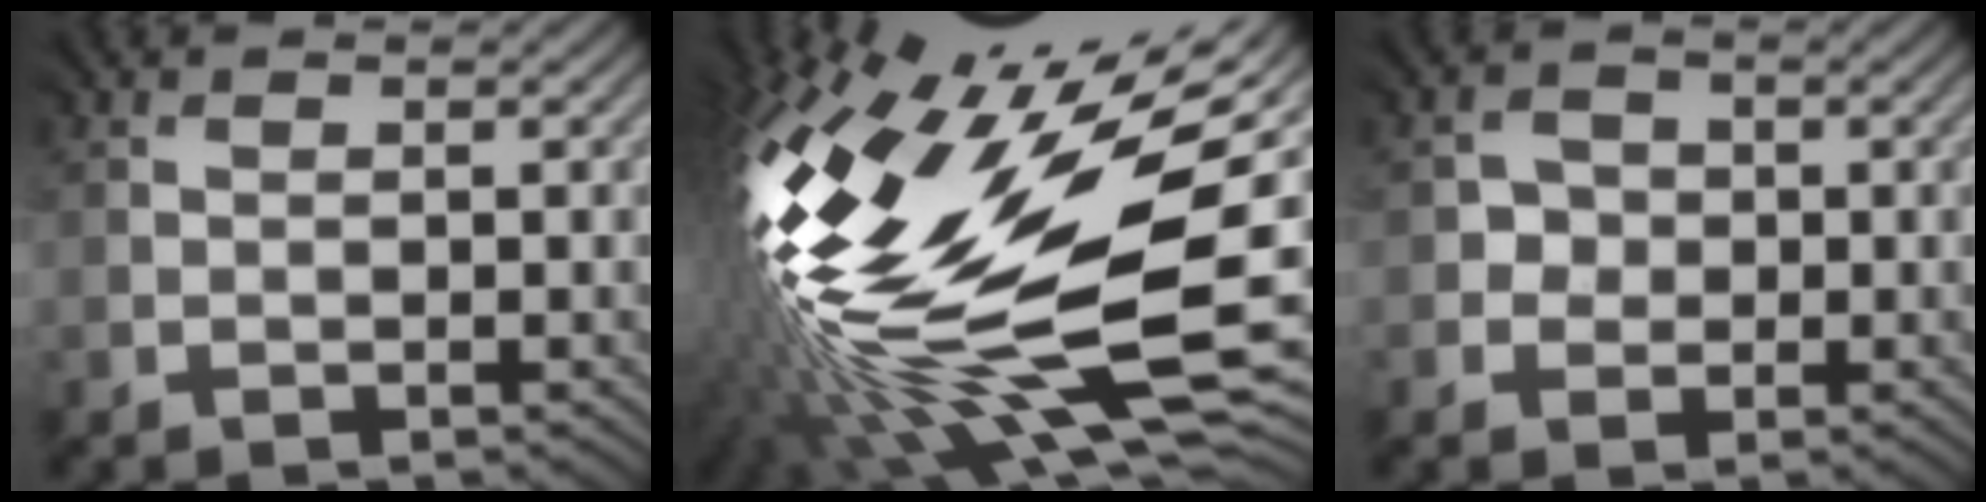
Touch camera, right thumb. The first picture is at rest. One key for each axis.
{"total": 20.7, "fx": 1.2, "fy": 9.7, "fz": 18.2, "tx": -0.381, "ty": -0.041, "tz": 0.030}
{"total": 2.2, "fx": -0.4, "fy": 2.1, "fz": 0.2, "tx": 0.001, "ty": 0.001, "tz": -0.012}